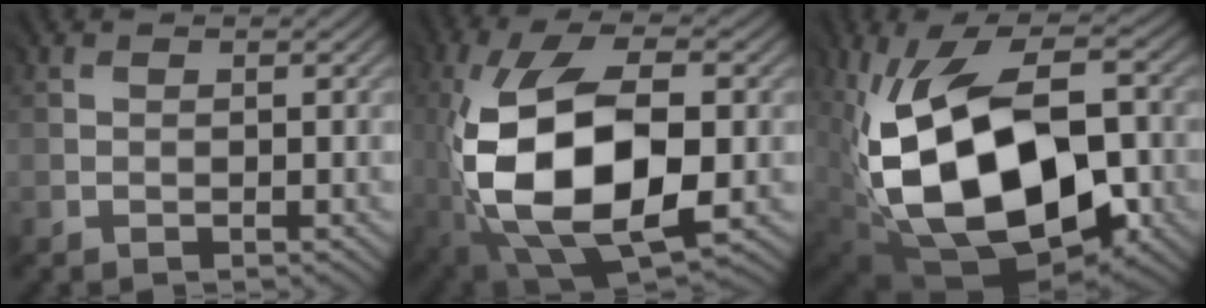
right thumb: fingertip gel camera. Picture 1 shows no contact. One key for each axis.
{"total": 16.0, "fx": -2.3, "fy": 8.4, "fz": 13.4, "tx": -0.265, "ty": -0.010, "tz": -0.040}
{"total": 17.7, "fx": -2.4, "fy": 11.4, "fz": 13.4, "tx": -0.265, "ty": -0.027, "tz": -0.023}